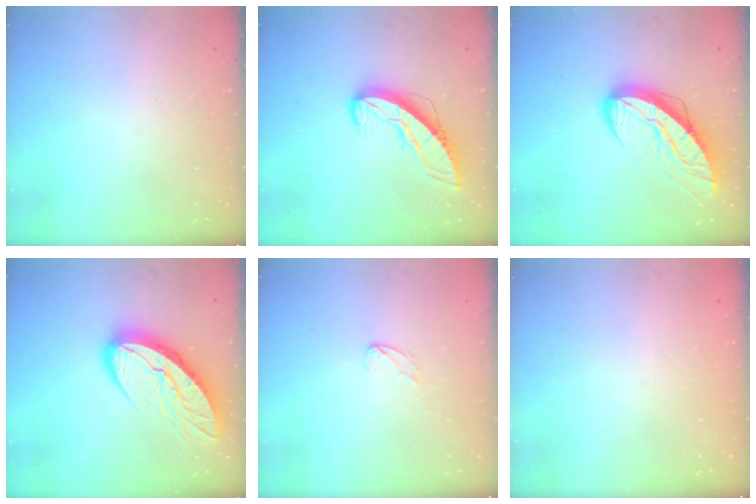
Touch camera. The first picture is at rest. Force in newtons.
{"total": 9.8, "press": 9.7, "slide": 1.1}
{"total": 12.3, "press": 12.2, "slide": 1.1}
{"total": 14.5, "press": 14.5, "slide": 1.3}
{"total": 3.3, "press": 3.3, "slide": 0.3}
{"total": 0.0}